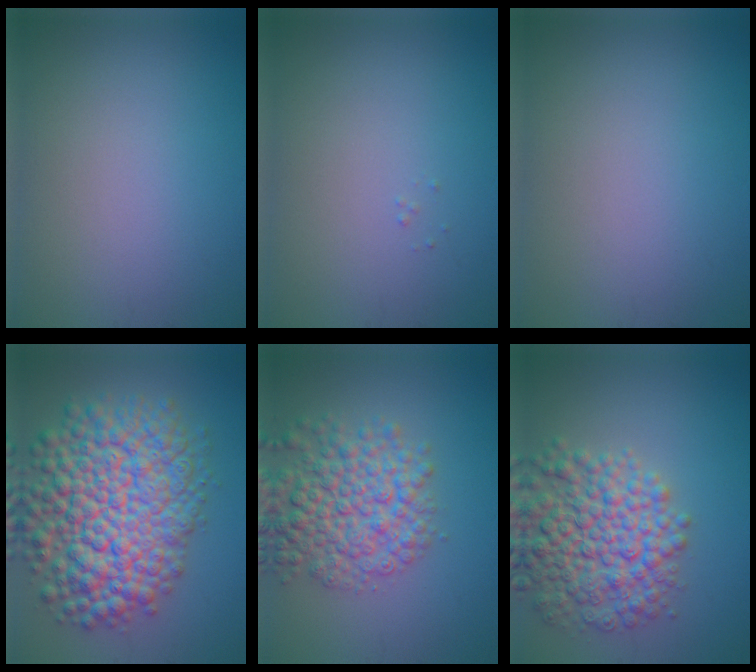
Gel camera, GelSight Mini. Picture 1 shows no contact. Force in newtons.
{"total": 0.0}
{"total": 0.0}
{"total": 12.2, "press": 12.2, "slide": 0.5}
{"total": 7.0, "press": 7.0, "slide": 0.2}
{"total": 8.2, "press": 8.2, "slide": 0.3}